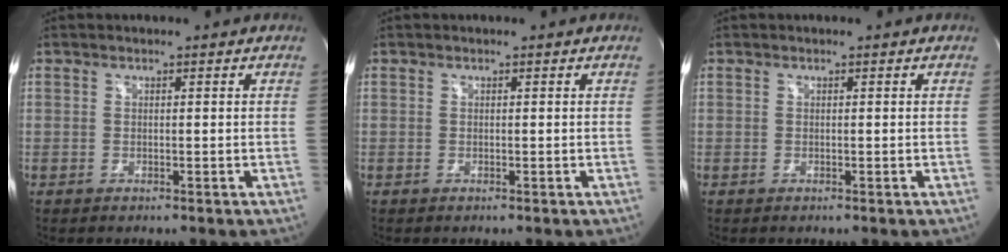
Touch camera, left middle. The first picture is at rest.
{"total": 0.0}
{"total": 0.0}